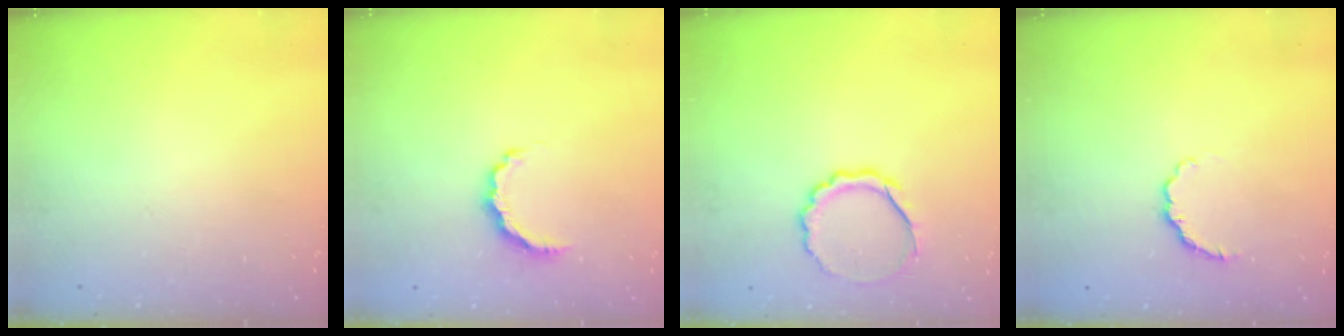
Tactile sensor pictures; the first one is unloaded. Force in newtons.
{"total": 6.0, "press": 6.0, "slide": 0.9}
{"total": 7.8, "press": 7.8, "slide": 0.6}
{"total": 4.4, "press": 4.2, "slide": 1.2}